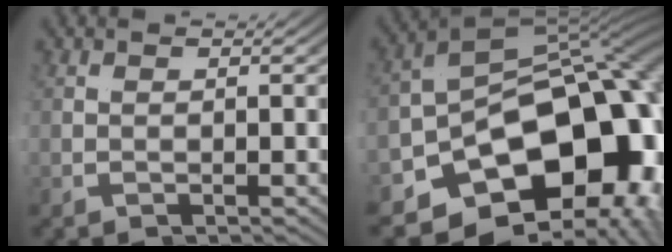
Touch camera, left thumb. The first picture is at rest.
{"total": 19.4, "force": [-2.9, 10.4, 16.1], "torque": [-0.258, -0.012, -0.052]}